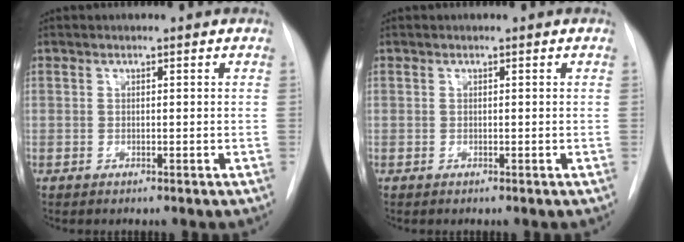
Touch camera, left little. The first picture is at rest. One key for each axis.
{"total": 0.0}